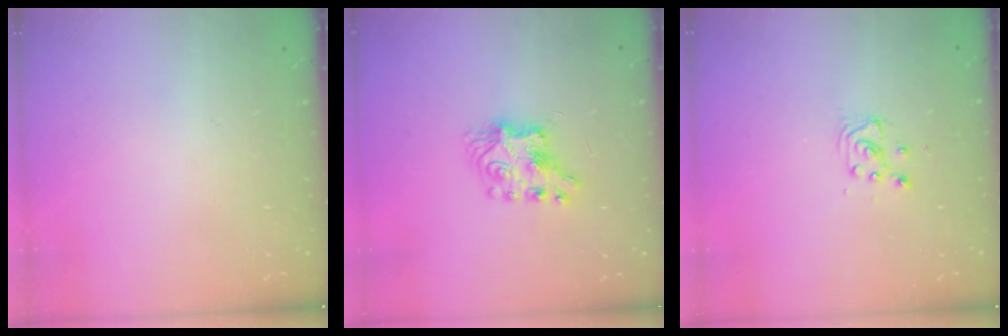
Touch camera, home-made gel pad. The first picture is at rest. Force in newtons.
{"total": 8.2, "press": 8.1, "slide": 0.8}
{"total": 3.2, "press": 3.2, "slide": 0.4}